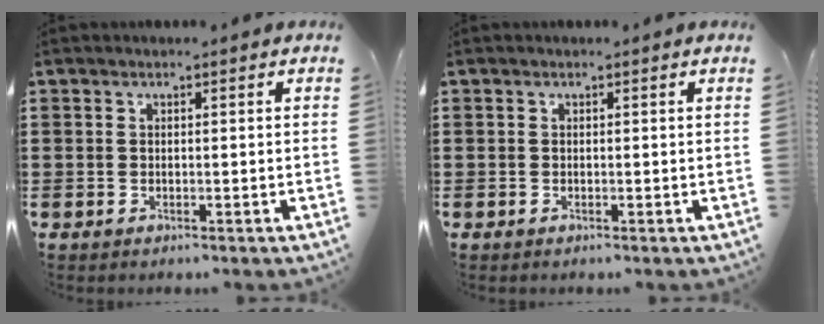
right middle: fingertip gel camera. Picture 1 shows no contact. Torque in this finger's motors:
{"motor_torque": [-0.66, 0.62, 0.15, -0.01]}